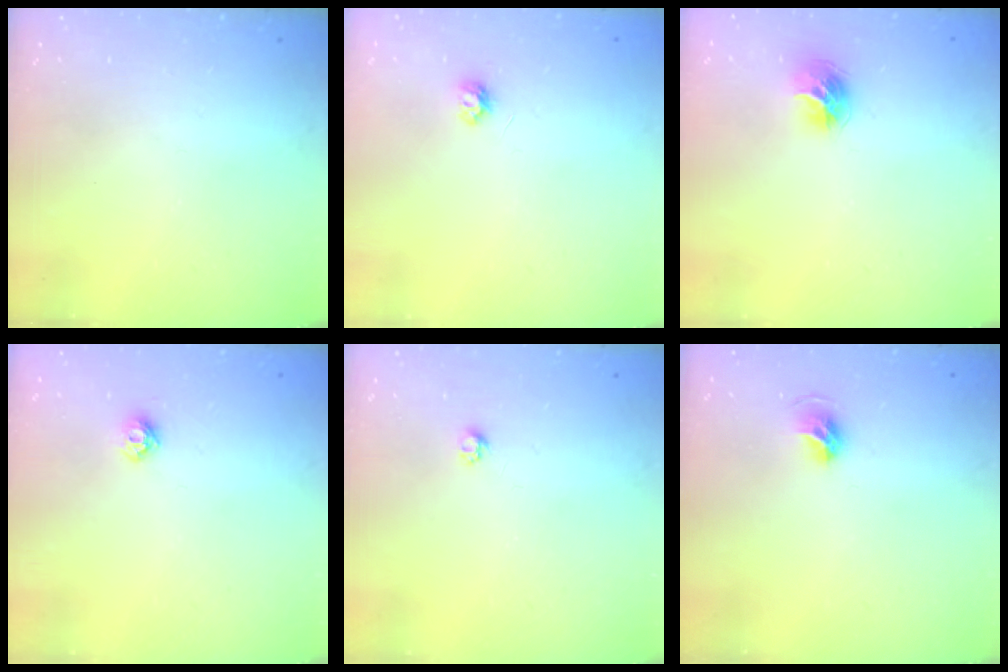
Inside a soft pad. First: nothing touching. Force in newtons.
{"total": 3.5, "press": 3.5, "slide": 0.5}
{"total": 9.5, "press": 9.5, "slide": 0.4}
{"total": 5.8, "press": 5.8, "slide": 0.7}
{"total": 2.7, "press": 2.7, "slide": 0.4}
{"total": 6.2, "press": 6.1, "slide": 1.2}